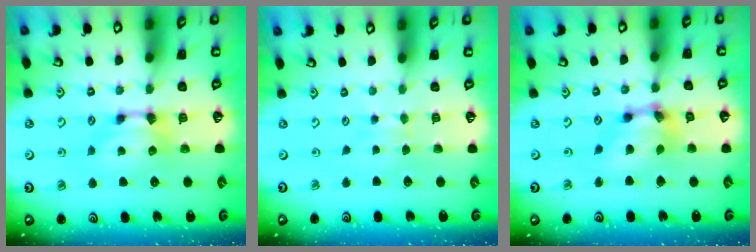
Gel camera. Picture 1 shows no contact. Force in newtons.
{"total": 2.9, "press": 2.8, "slide": 0.4}
{"total": 6.2, "press": 5.7, "slide": 2.5}